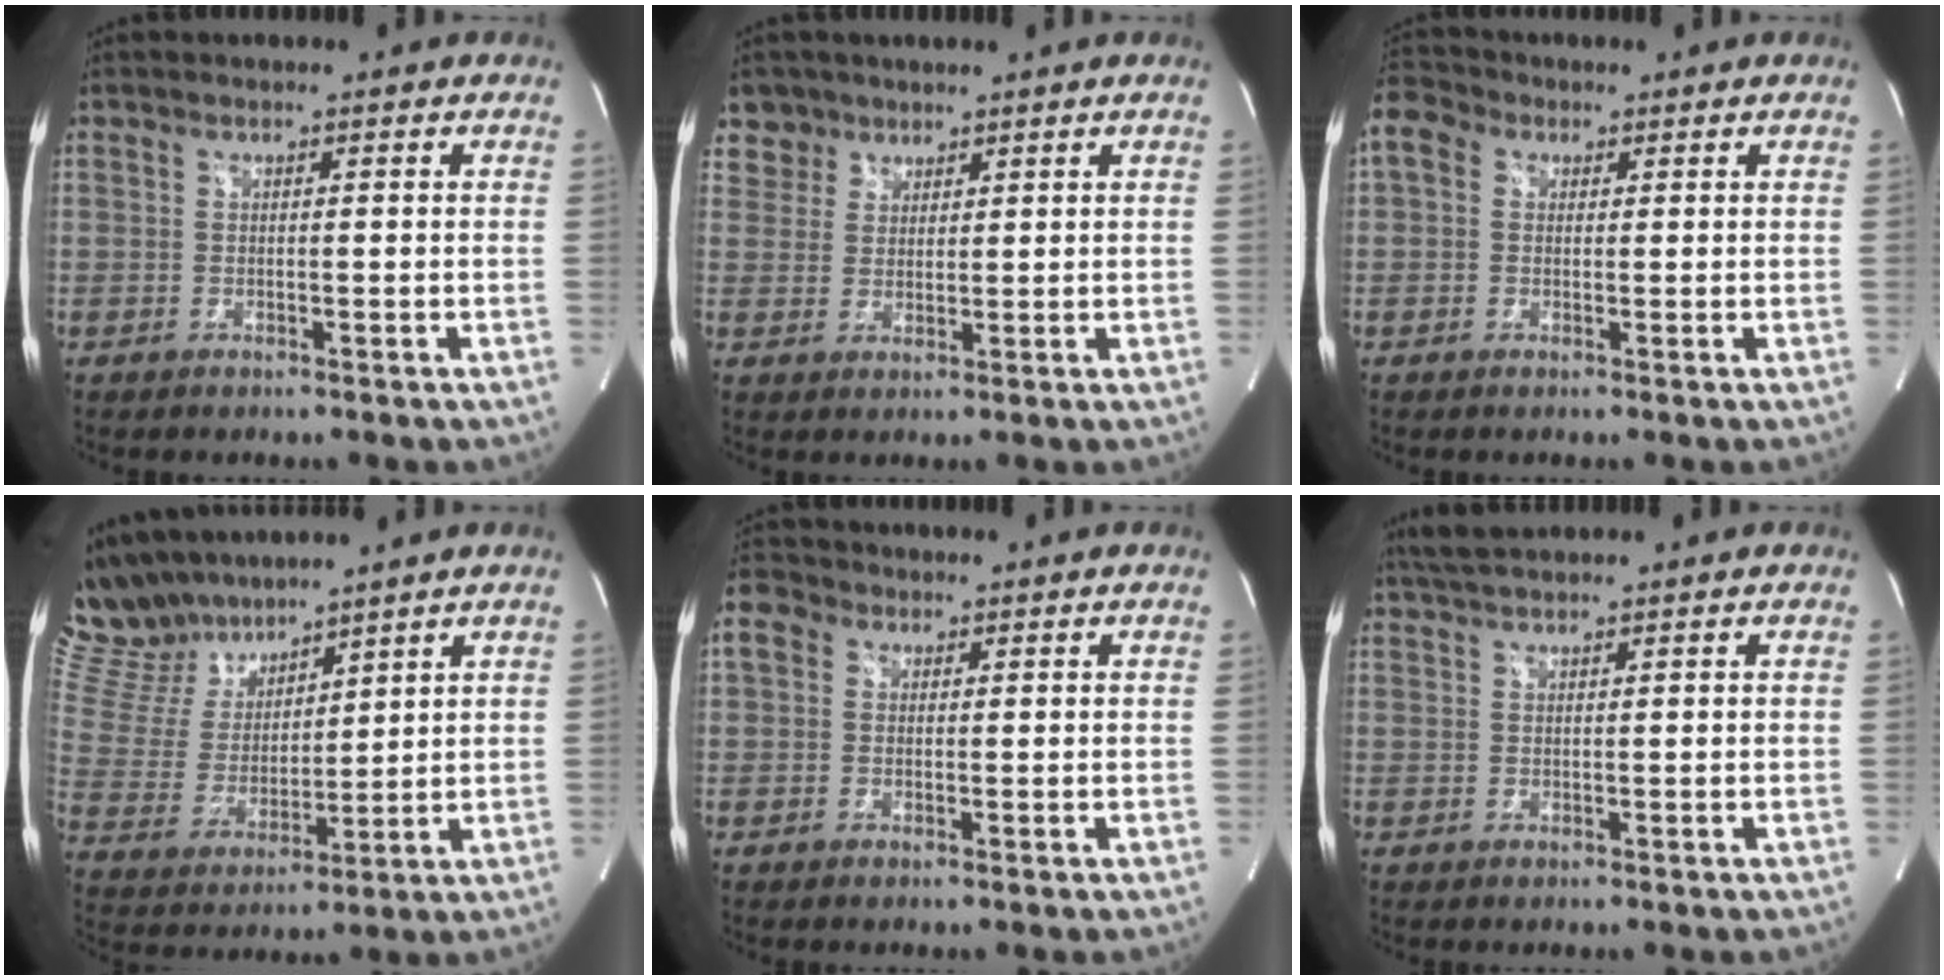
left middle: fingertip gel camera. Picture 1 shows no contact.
{"total": 4.4, "force": [3.0, 3.1, -0.6], "torque": [0.021, 0.004, 0.056]}
{"total": 6.0, "force": [2.1, 4.8, 3.0], "torque": [-0.077, 0.035, 0.037]}
{"total": 12.8, "force": [11.5, 4.4, 3.5], "torque": [-0.089, 0.023, 0.233]}
{"total": 3.4, "force": [1.2, 2.8, 1.5], "torque": [-0.037, 0.022, 0.023]}
{"total": 3.5, "force": [3.1, 0.2, 1.6], "torque": [-0.035, 0.021, 0.061]}